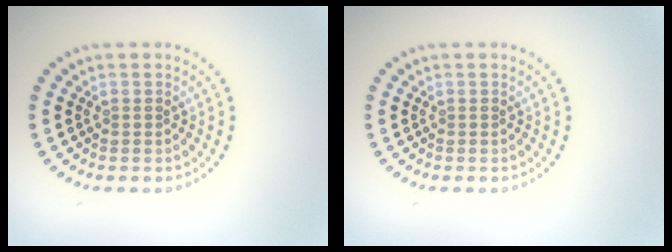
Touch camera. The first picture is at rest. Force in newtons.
{"total": 0.0}